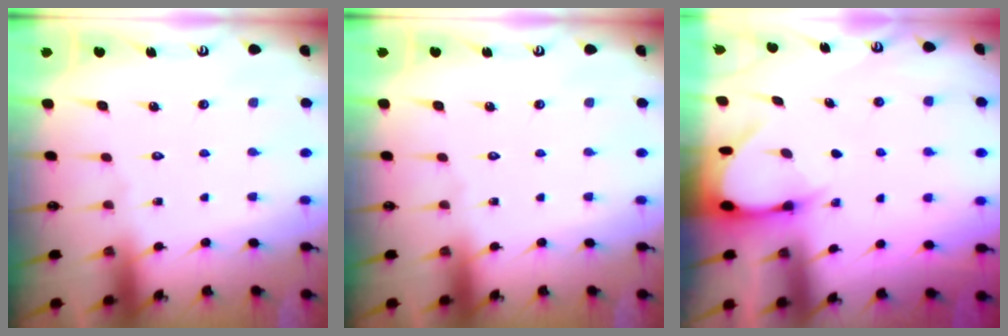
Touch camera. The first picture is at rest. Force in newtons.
{"total": 0.0}
{"total": 3.6, "press": 3.6, "slide": 0.2}